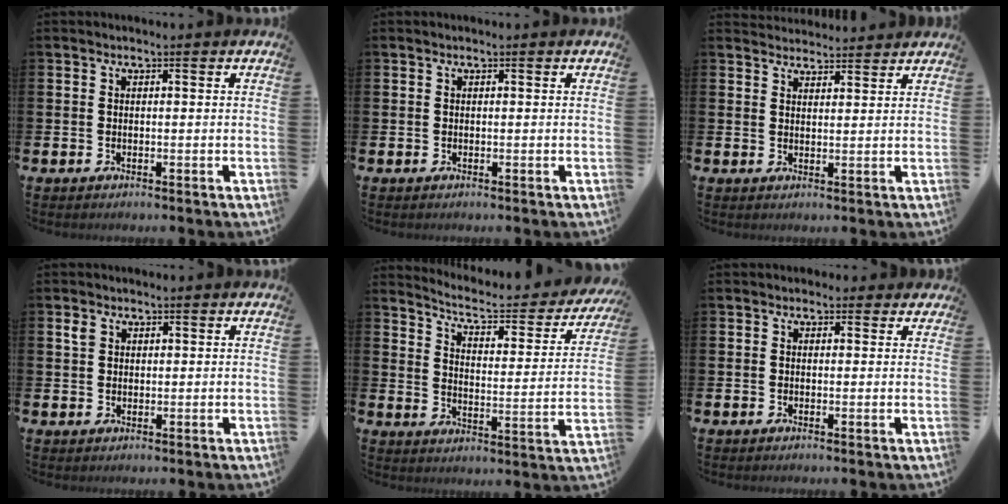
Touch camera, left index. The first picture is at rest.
{"total": 0.0}
{"total": 3.0, "force": [3.0, 0.6, -0.2], "torque": [0.001, -0.015, 0.054]}
{"total": 1.8, "force": [1.2, 1.2, 0.6], "torque": [0.004, -0.002, 0.019]}
{"total": 5.6, "force": [4.9, 1.4, 2.4], "torque": [-0.065, -0.039, 0.074]}
{"total": 1.0, "force": [0.6, 0.8, 0.1], "torque": [0.000, 0.010, 0.009]}